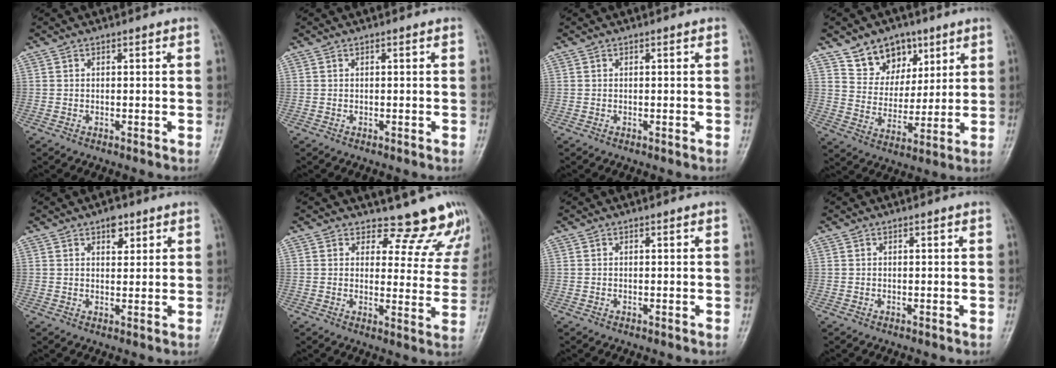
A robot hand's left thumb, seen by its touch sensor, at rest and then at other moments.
{"total": 0.0}
{"total": 0.0}
{"total": 10.9, "force": [6.8, 7.7, 3.6], "torque": [-0.017, -0.040, 0.123]}
{"total": 3.3, "force": [2.0, 1.9, 1.9], "torque": [-0.011, -0.008, 0.028]}
{"total": 11.0, "force": [10.3, 3.8, 0.5], "torque": [0.040, -0.093, 0.102]}
{"total": 0.0}
{"total": 0.0}